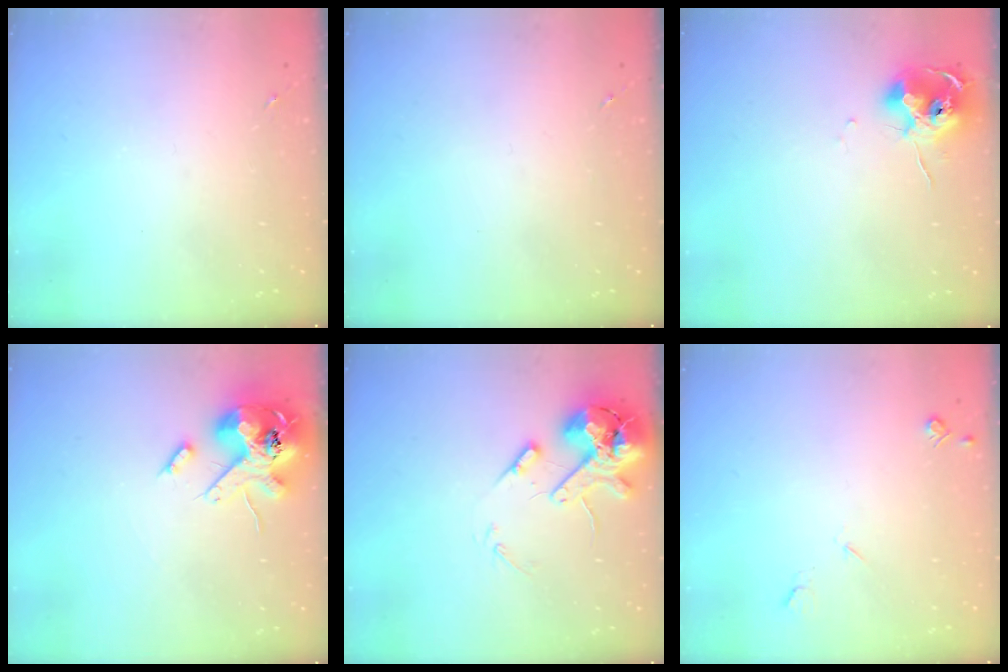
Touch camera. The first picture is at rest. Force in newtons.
{"total": 0.0}
{"total": 10.4, "press": 10.3, "slide": 0.7}
{"total": 15.3, "press": 15.1, "slide": 2.5}
{"total": 14.0, "press": 13.8, "slide": 2.4}
{"total": 4.6, "press": 4.5, "slide": 0.7}